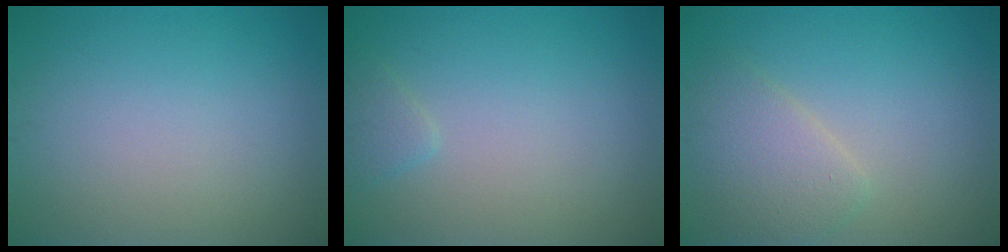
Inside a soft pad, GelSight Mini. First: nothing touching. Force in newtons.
{"total": 1.1, "press": 1.1, "slide": 0.1}
{"total": 3.5, "press": 3.5, "slide": 0.2}